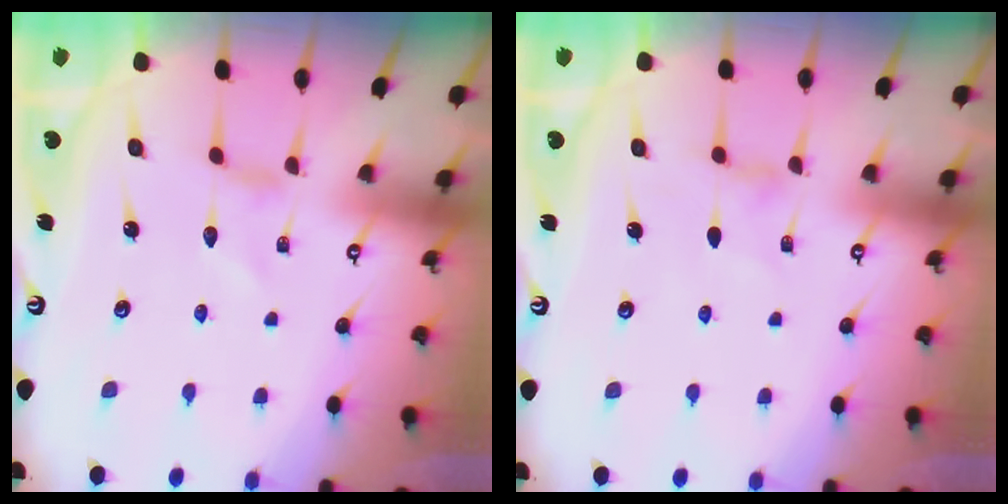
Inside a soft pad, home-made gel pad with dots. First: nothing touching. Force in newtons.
{"total": 1.4, "press": 1.4, "slide": 0.4}